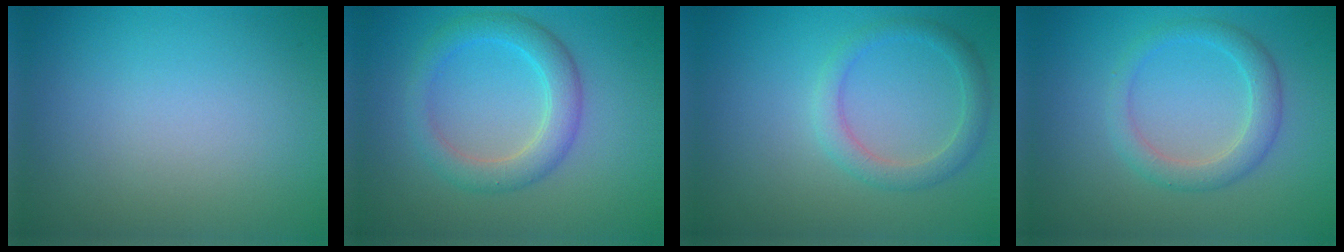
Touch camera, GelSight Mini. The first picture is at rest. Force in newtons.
{"total": 3.6, "press": 3.6, "slide": 0.1}
{"total": 2.3, "press": 2.3, "slide": 0.1}
{"total": 2.7, "press": 2.7, "slide": 0.2}